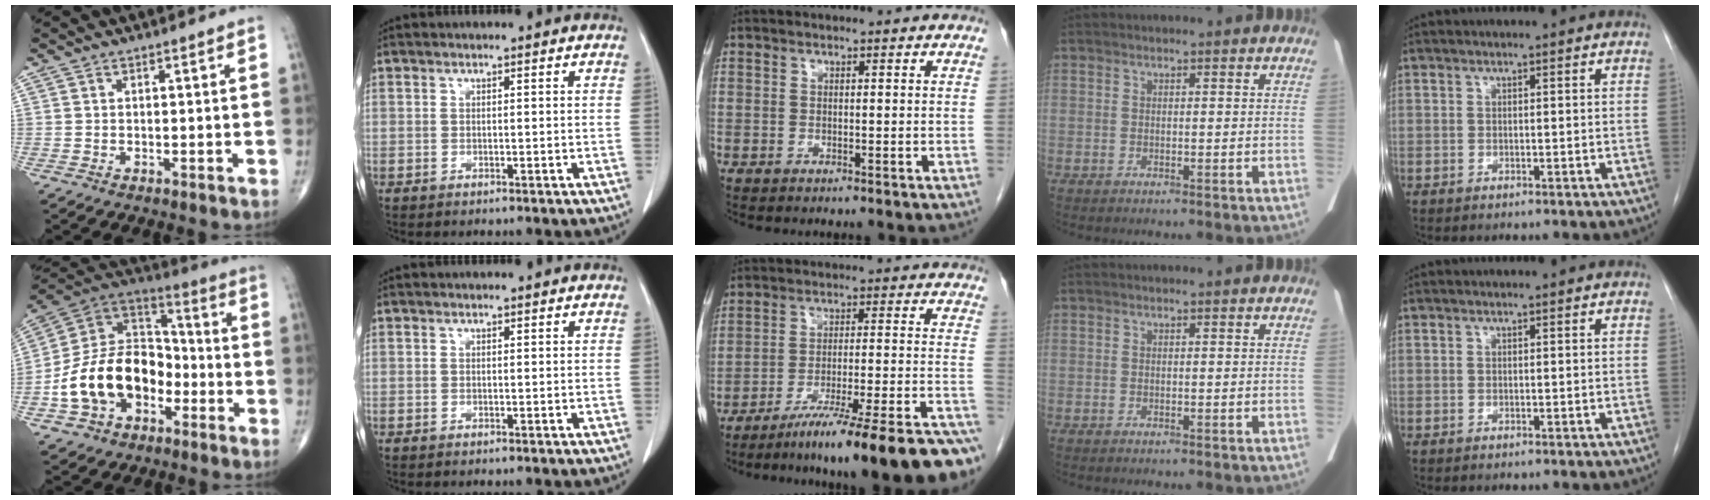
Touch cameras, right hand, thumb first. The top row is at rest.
{"thumb": {"total": 19.3, "force": [-5.9, 13.8, 12.2], "torque": [-0.185, 0.066, -0.107]}, "middle": {"total": 21.4, "force": [-17.7, -0.7, 12.0], "torque": [-0.114, -0.005, -0.261]}}